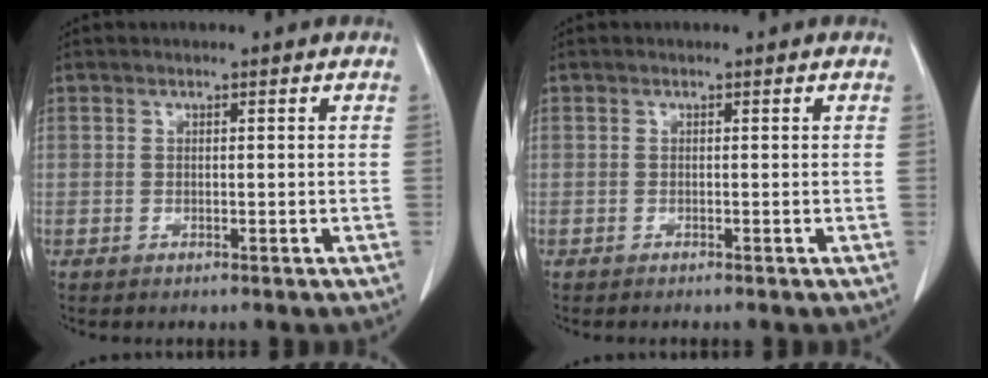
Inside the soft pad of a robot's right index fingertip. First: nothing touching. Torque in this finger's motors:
{"motor_torque": [0.06, -0.03, 0.03, 0.01]}